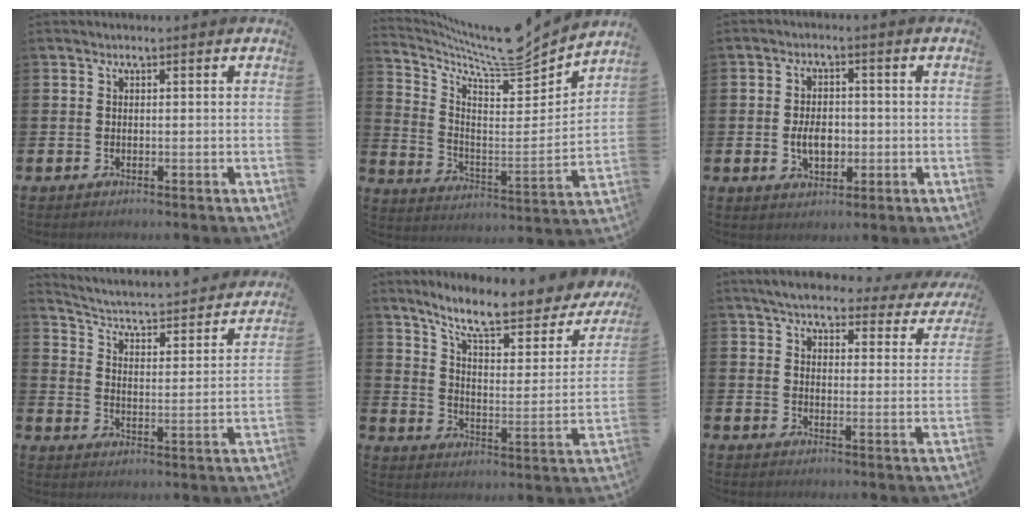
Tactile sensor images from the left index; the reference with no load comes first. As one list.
[{"total": 8.7, "force": [7.7, 1.9, 3.4], "torque": [-0.091, -0.066, 0.127]}, {"total": 4.3, "force": [-0.6, 2.8, 3.1], "torque": [-0.046, 0.000, -0.016]}, {"total": 3.8, "force": [3.1, 1.2, 1.8], "torque": [-0.059, -0.035, 0.038]}, {"total": 9.6, "force": [8.0, 2.1, 4.9], "torque": [-0.117, -0.056, 0.130]}, {"total": 4.9, "force": [4.5, 1.1, 1.7], "torque": [-0.048, -0.025, 0.072]}]